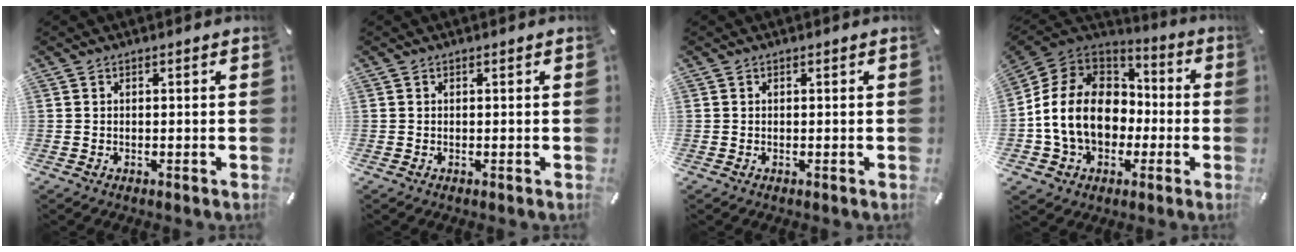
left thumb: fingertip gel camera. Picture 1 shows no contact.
{"total": 0.0}
{"total": 0.0}
{"total": 16.8, "force": [-3.0, 13.6, 9.5], "torque": [-0.214, 0.028, -0.050]}